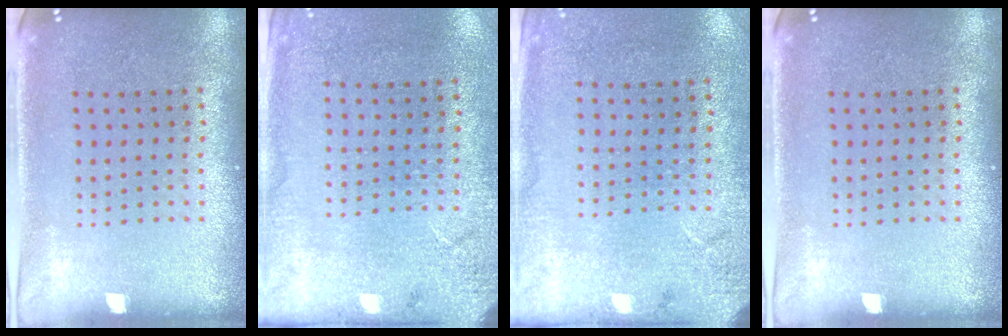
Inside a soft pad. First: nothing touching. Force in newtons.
{"total": 2.7, "press": 2.2, "slide": 1.5}
{"total": 2.7, "press": 2.2, "slide": 1.6}
{"total": 0.0}